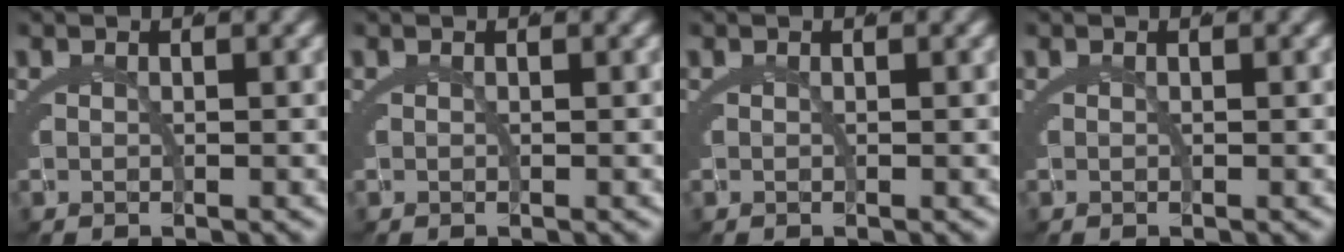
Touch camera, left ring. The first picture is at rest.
{"total": 0.0}
{"total": 0.0}
{"total": 0.0}